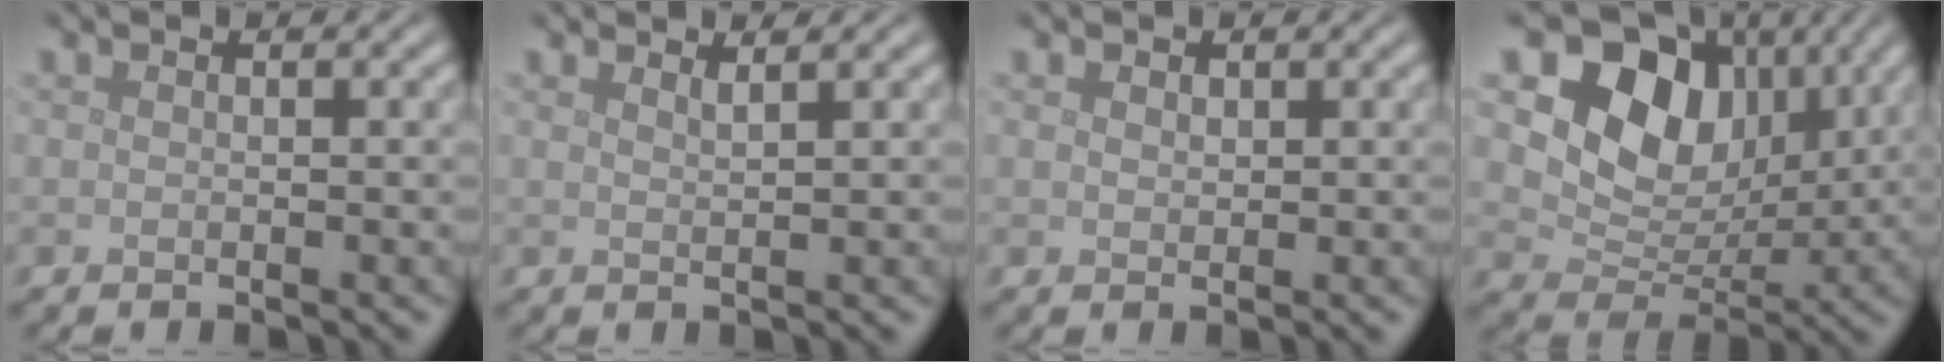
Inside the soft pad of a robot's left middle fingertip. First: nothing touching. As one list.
[{"total": 1.2, "force": [1.0, 0.3, 0.6], "torque": [0.002, 0.002, 0.013]}, {"total": 0.7, "force": [0.5, 0.5, 0.2], "torque": [-0.006, -0.001, 0.010]}, {"total": 10.2, "force": [4.2, 7.4, 5.6], "torque": [-0.094, -0.007, 0.068]}]